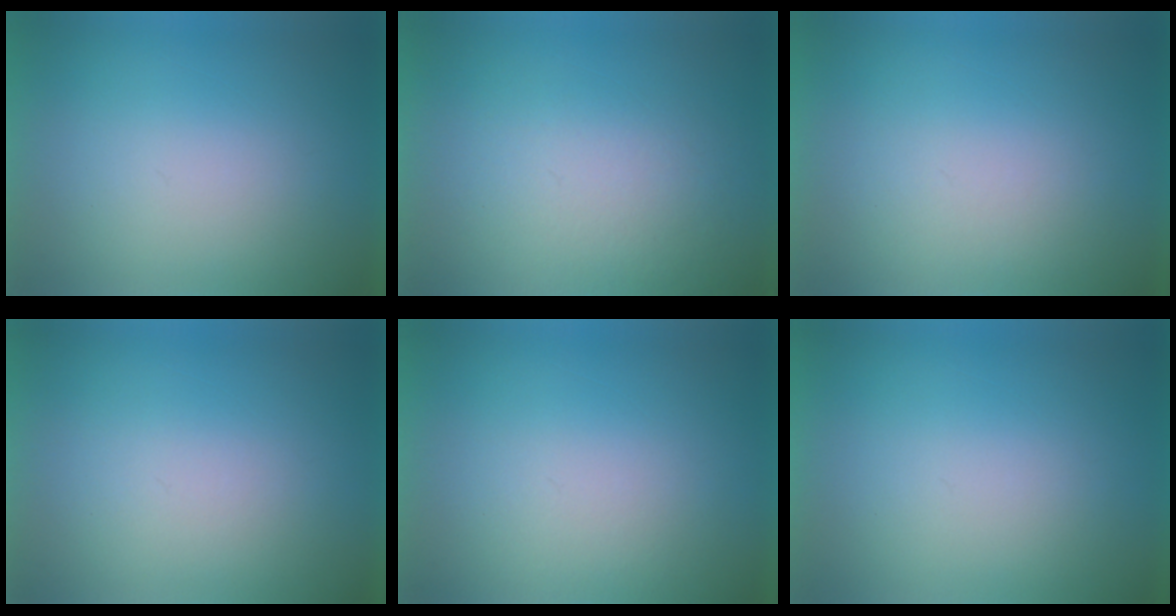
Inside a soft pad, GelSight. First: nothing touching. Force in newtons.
{"total": 4.5}
{"total": 1.1}
{"total": 1.1}
{"total": 1.3}
{"total": 0.0}